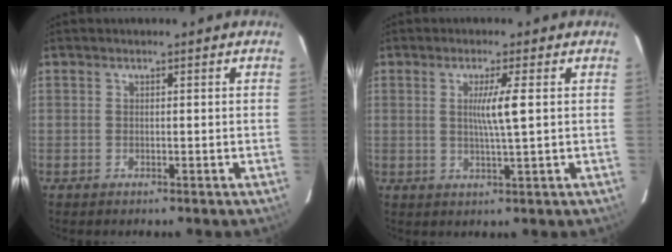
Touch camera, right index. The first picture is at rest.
{"total": 4.4, "force": [0.7, -0.7, 4.3], "torque": [-0.080, -0.007, 0.011]}